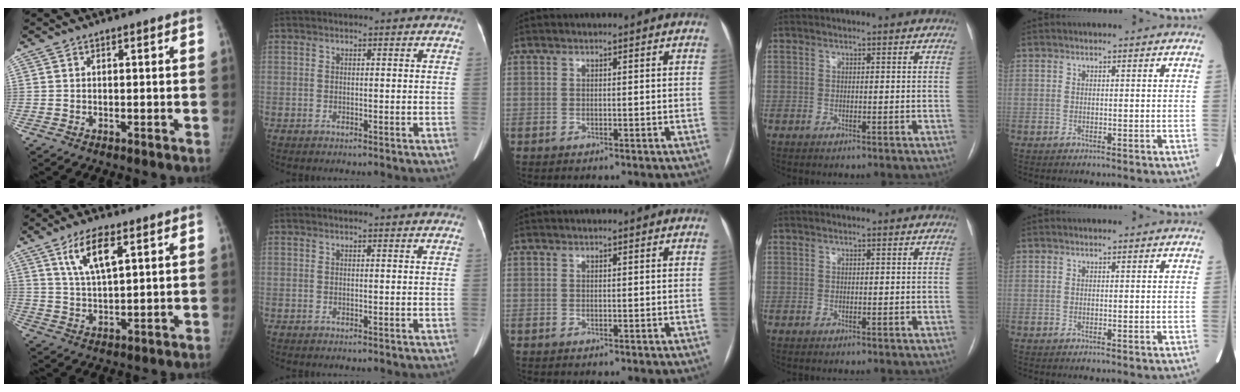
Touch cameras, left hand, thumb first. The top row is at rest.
{"thumb": {"total": 8.6, "force": [4.4, 3.0, 6.8], "torque": [-0.121, -0.018, 0.087]}, "index": {"total": 2.6, "force": [2.6, 0.2, 0.7], "torque": [-0.012, 0.010, 0.023]}}